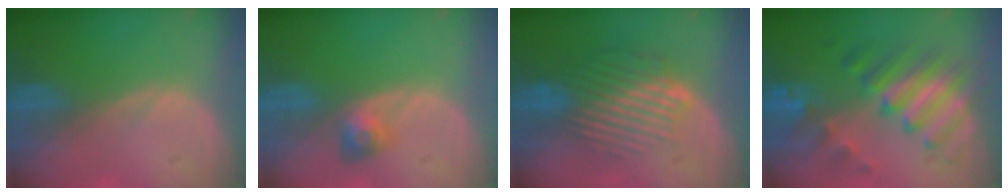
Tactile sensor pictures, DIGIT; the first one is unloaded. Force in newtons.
{"total": 3.0, "press": 2.6, "slide": 1.3}
{"total": 9.4, "press": 8.0, "slide": 5.1}
{"total": 8.7, "press": 8.7, "slide": 0.4}